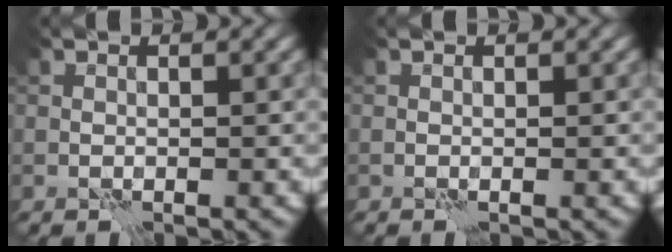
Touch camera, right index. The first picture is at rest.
{"total": 0.0}